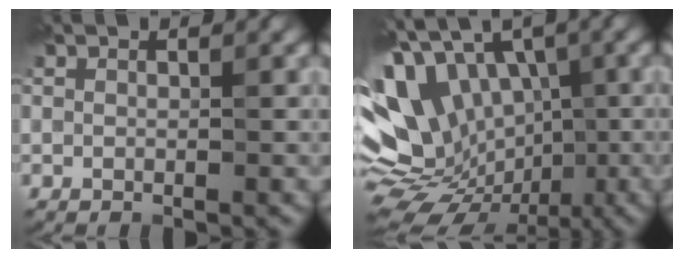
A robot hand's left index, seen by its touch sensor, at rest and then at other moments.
{"total": 15.2, "force": [-1.9, 11.0, 10.3], "torque": [-0.165, 0.022, -0.019]}